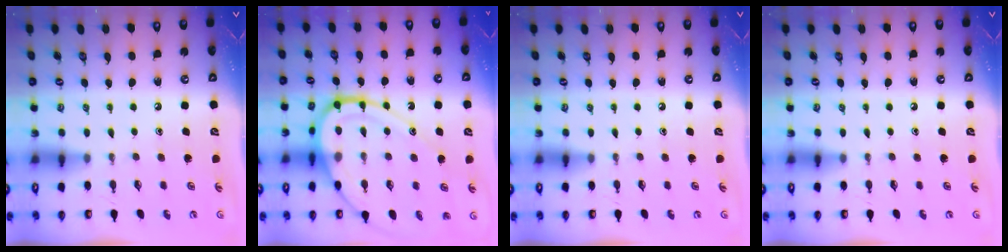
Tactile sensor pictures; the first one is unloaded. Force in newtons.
{"total": 15.4, "press": 15.4, "slide": 1.5}
{"total": 0.0}
{"total": 0.0}